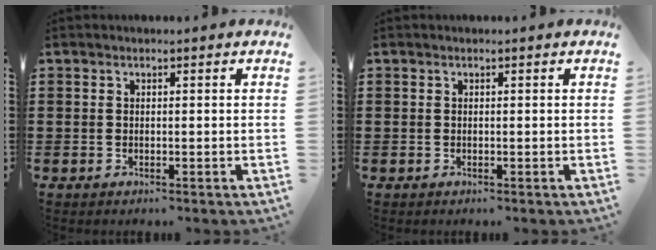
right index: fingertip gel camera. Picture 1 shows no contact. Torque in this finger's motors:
{"motor_torque": [0.41, 0.60, 0.00, -0.01]}